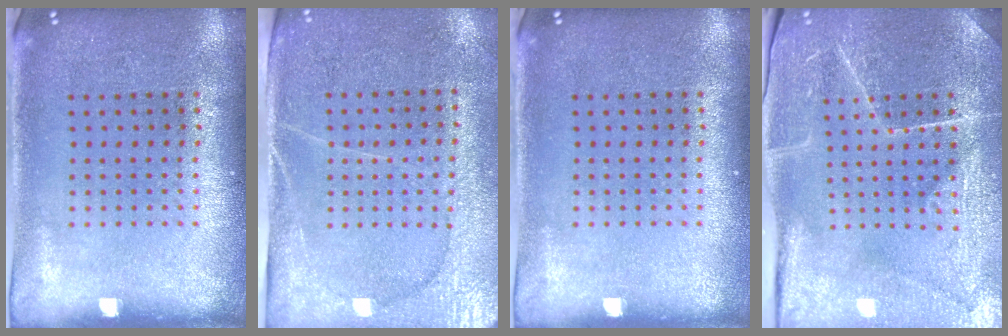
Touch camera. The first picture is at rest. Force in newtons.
{"total": 2.9, "press": 2.7, "slide": 1.2}
{"total": 0.0}
{"total": 4.0, "press": 4.0, "slide": 0.6}